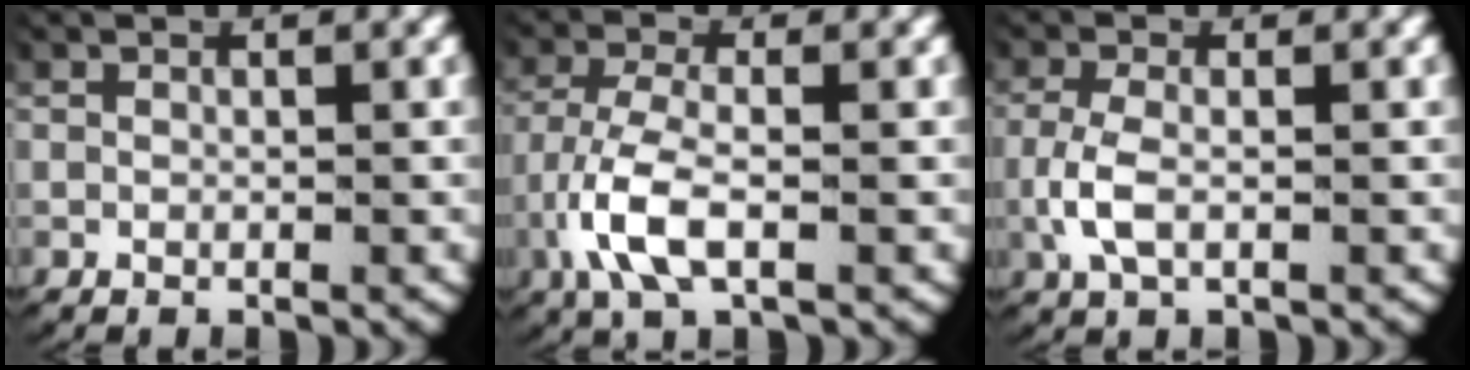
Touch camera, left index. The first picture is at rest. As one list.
[{"total": 5.2, "force": [-1.6, 2.5, 4.3], "torque": [-0.115, -0.021, -0.017]}, {"total": 3.0, "force": [-0.5, 1.5, 2.6], "torque": [-0.074, -0.010, -0.002]}]